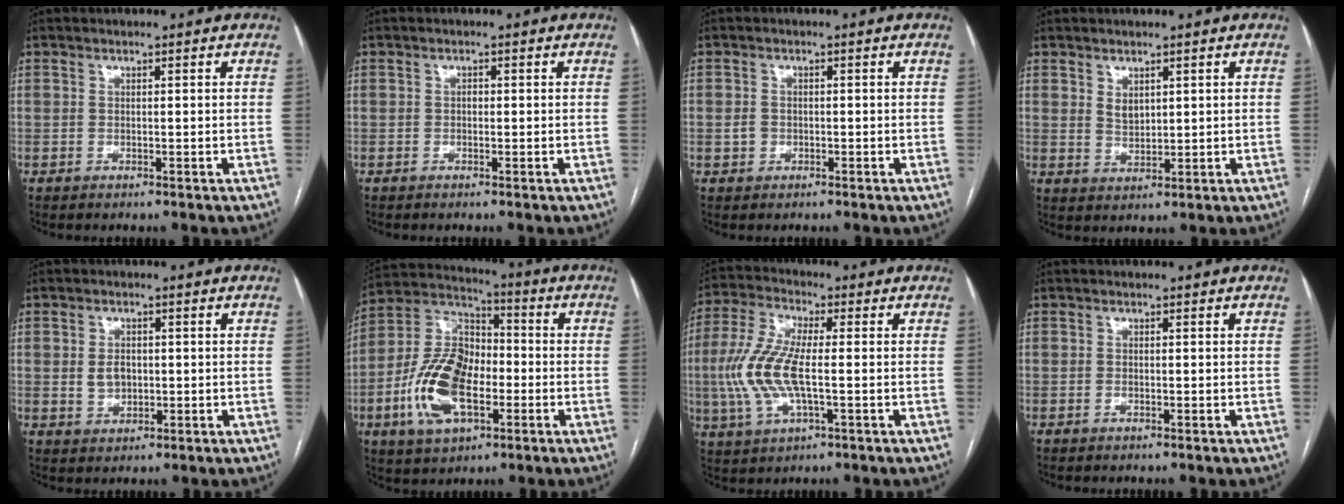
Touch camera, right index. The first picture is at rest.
{"total": 0.8, "force": [-0.1, 0.5, 0.5], "torque": [-0.007, 0.002, -0.005]}
{"total": 1.5, "force": [-0.5, 1.3, 0.6], "torque": [-0.011, 0.005, -0.005]}
{"total": 2.5, "force": [1.3, 1.6, 1.5], "torque": [-0.028, -0.003, 0.032]}
{"total": 3.3, "force": [0.1, 2.6, 2.2], "torque": [-0.039, 0.003, 0.007]}
{"total": 16.0, "force": [-4.4, 8.4, 13.0], "torque": [-0.279, 0.016, -0.077]}
{"total": 11.1, "force": [-1.2, 3.3, 10.5], "torque": [-0.246, 0.004, -0.023]}
{"total": 0.7, "force": [-0.3, 0.3, 0.5], "torque": [-0.012, 0.000, -0.005]}